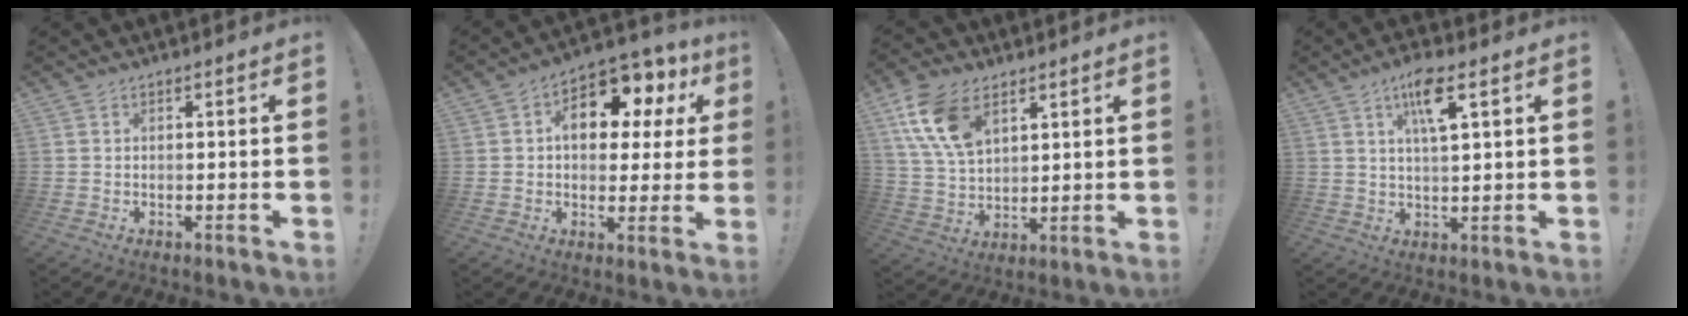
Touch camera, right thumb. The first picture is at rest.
{"total": 14.3, "force": [5.5, 8.4, 10.2], "torque": [-0.149, -0.025, 0.092]}
{"total": 14.4, "force": [7.5, 8.6, 8.9], "torque": [-0.176, -0.021, 0.143]}
{"total": 8.8, "force": [4.3, 2.0, 7.4], "torque": [-0.118, -0.008, 0.068]}